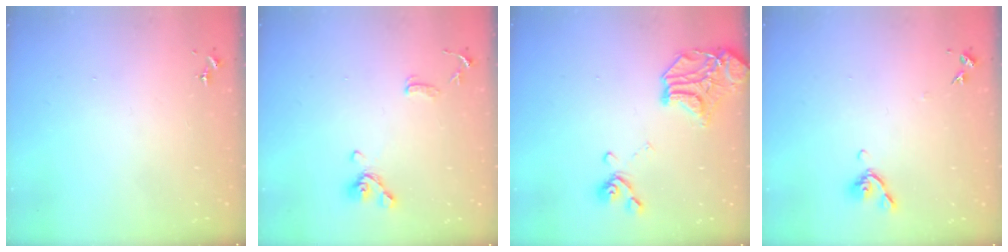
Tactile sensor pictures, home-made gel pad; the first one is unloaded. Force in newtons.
{"total": 11.6, "press": 11.4, "slide": 2.1}
{"total": 15.3, "press": 15.2, "slide": 1.8}
{"total": 6.9, "press": 6.7, "slide": 1.5}